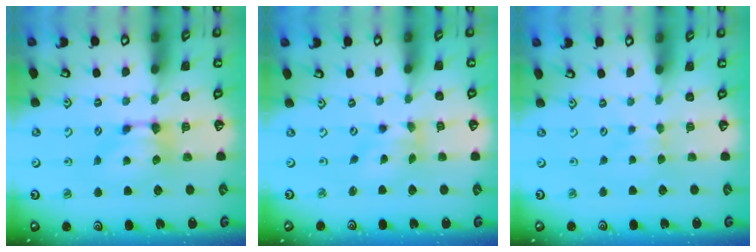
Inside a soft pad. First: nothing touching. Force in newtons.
{"total": 1.3, "press": 0.4, "slide": 1.3}
{"total": 2.2, "press": 2.2, "slide": 0.4}